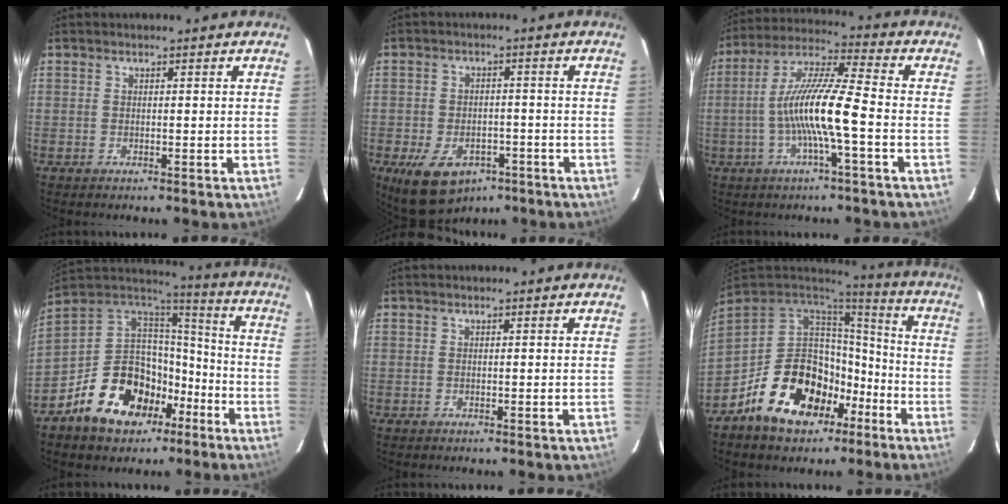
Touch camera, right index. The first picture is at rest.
{"total": 12.2, "force": [-6.9, 7.7, 6.4], "torque": [-0.148, -0.012, -0.095]}
{"total": 12.6, "force": [-3.0, 0.7, 12.2], "torque": [-0.239, 0.012, -0.060]}
{"total": 19.8, "force": [-10.1, 13.1, 11.0], "torque": [-0.235, 0.024, -0.152]}
{"total": 0.0}
{"total": 20.3, "force": [-9.2, 13.2, 12.3], "torque": [-0.256, 0.013, -0.134]}